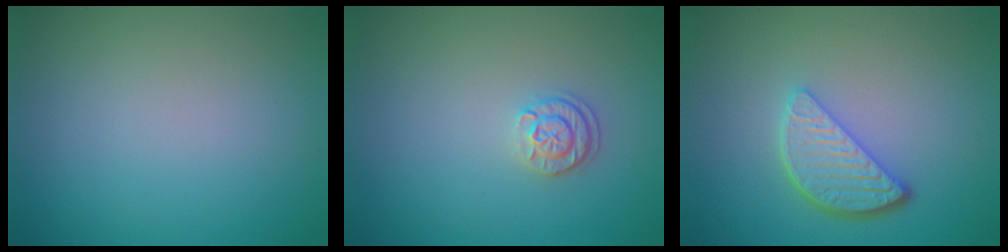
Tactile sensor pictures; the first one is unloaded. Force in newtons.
{"total": 1.7, "press": 1.6, "slide": 0.7}
{"total": 3.8, "press": 3.1, "slide": 2.2}